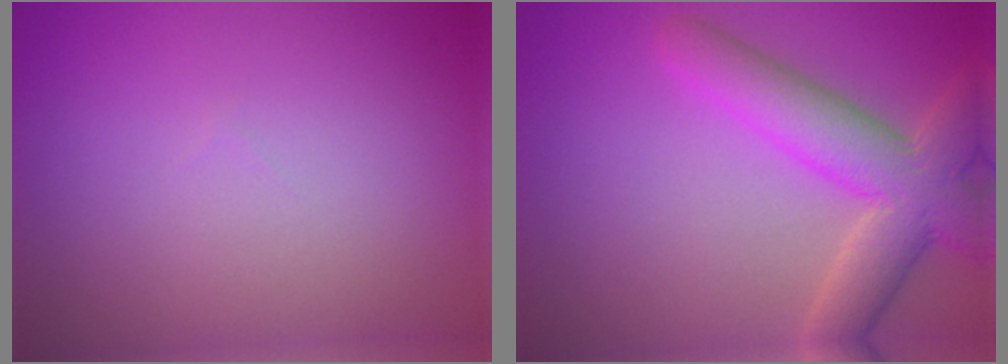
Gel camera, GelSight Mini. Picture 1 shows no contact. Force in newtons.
{"total": 6.7, "press": 6.7, "slide": 0.5}